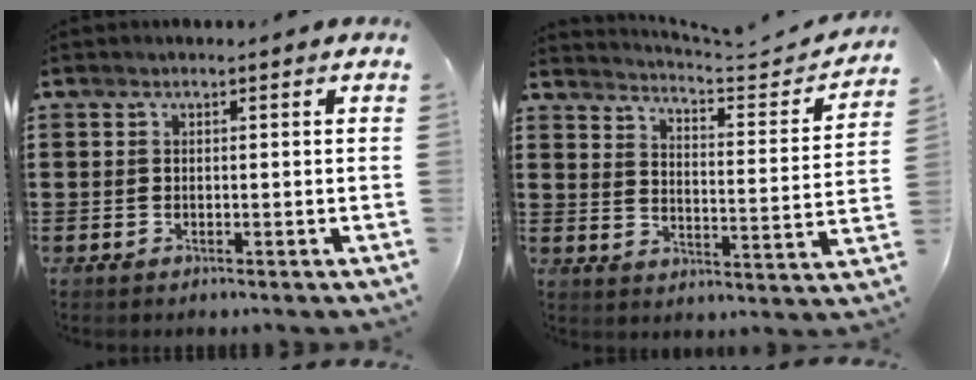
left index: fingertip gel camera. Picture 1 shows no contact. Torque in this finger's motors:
{"motor_torque": [-0.59, -1.01, 0.08, -0.02]}